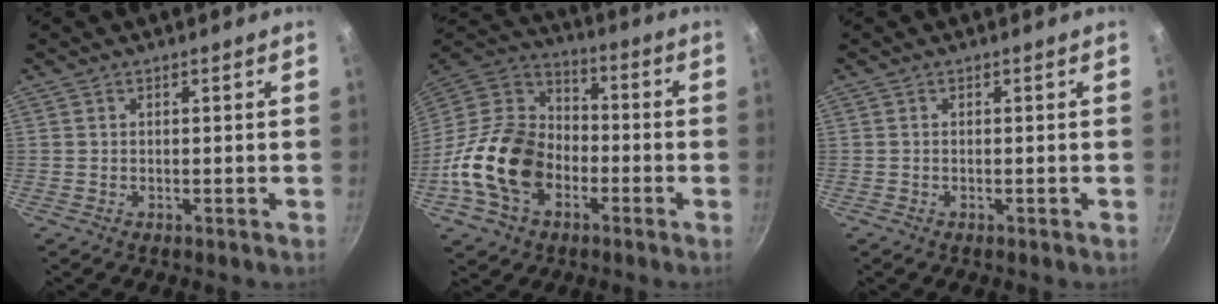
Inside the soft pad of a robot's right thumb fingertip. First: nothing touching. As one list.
[{"total": 20.3, "force": [-6.4, 14.6, 12.6], "torque": [-0.218, 0.049, -0.134]}, {"total": 0.0}]